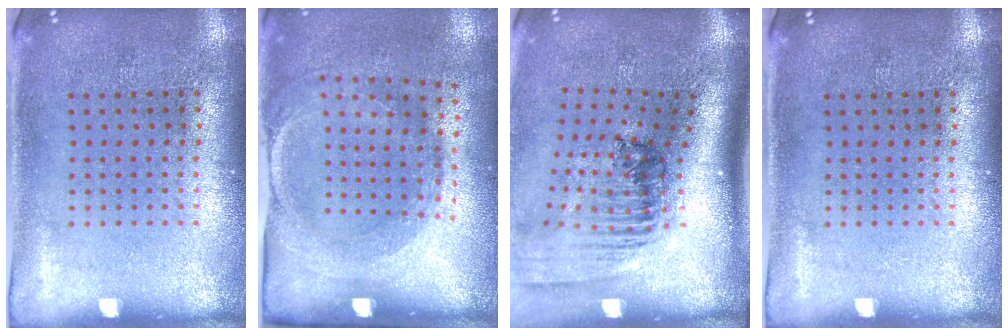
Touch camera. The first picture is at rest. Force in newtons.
{"total": 1.7, "press": 1.3, "slide": 1.1}
{"total": 2.3, "press": 1.6, "slide": 1.6}
{"total": 0.0}